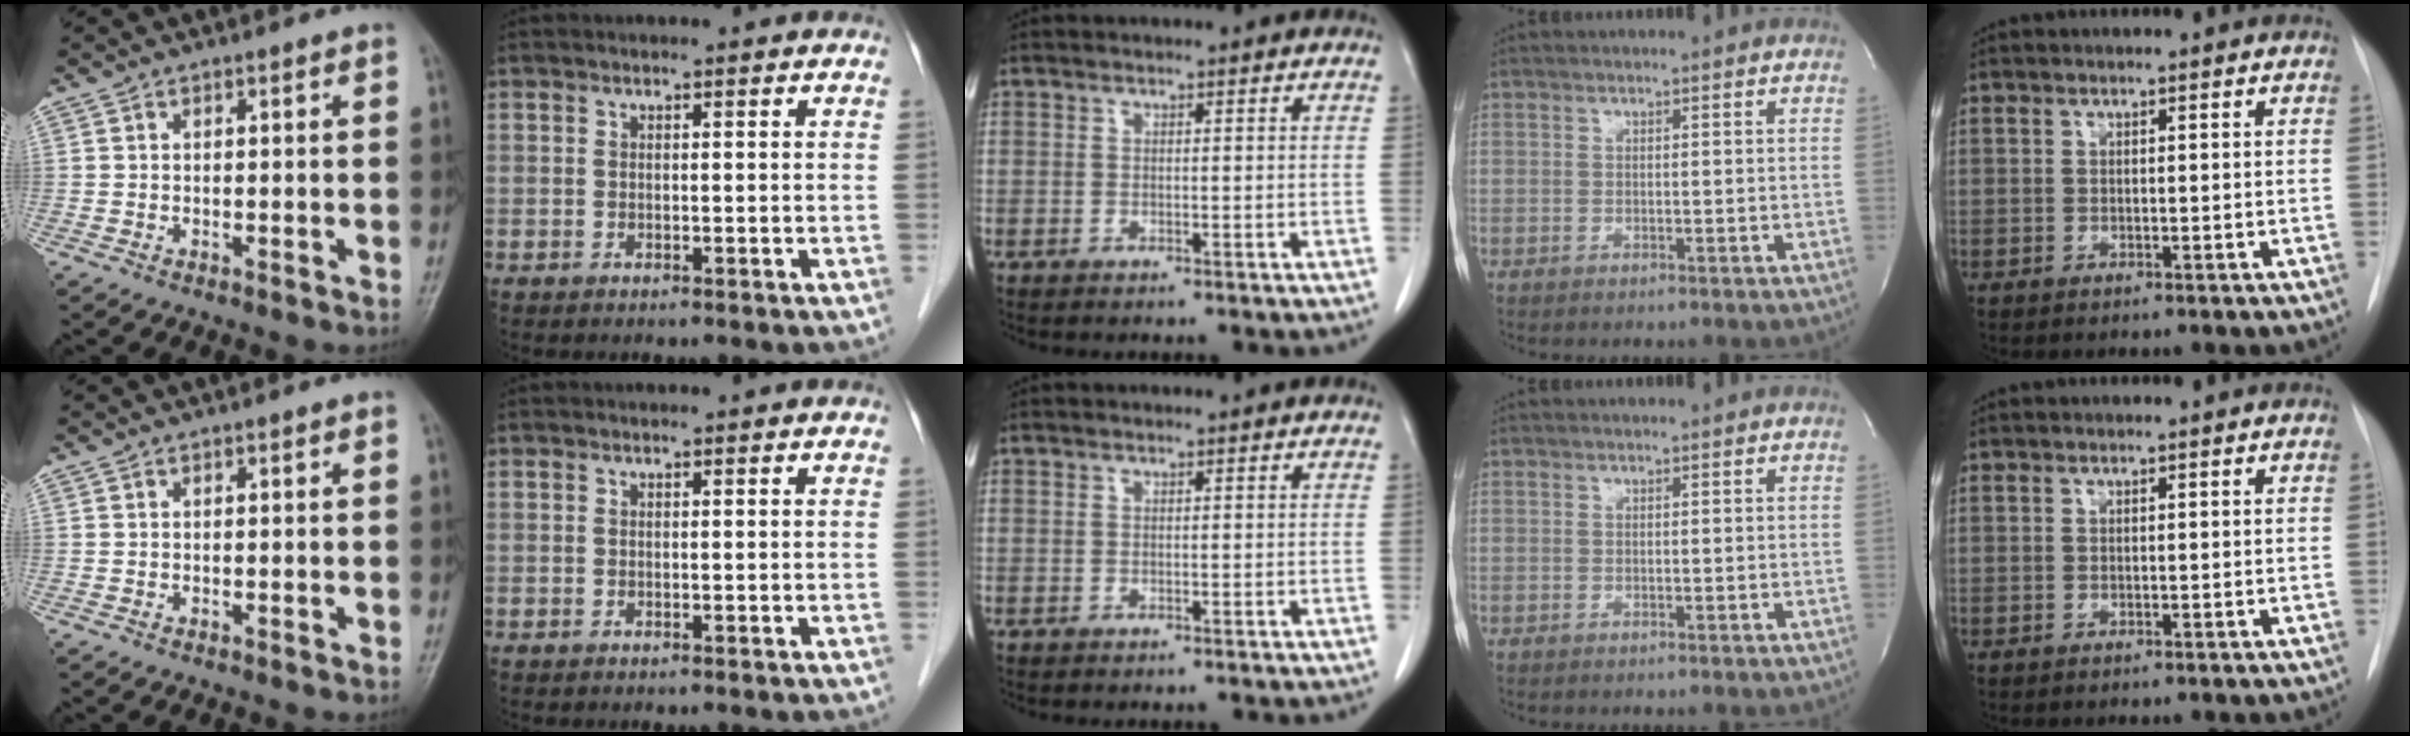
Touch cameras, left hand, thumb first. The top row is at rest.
{}